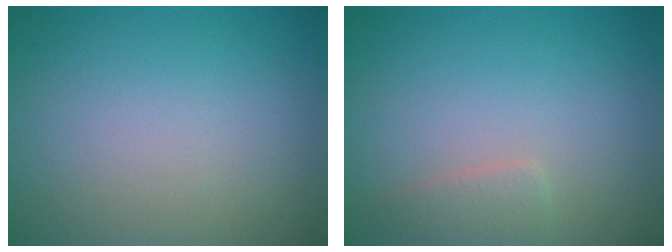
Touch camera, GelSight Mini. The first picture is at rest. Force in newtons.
{"total": 1.3, "press": 1.3, "slide": 0.1}